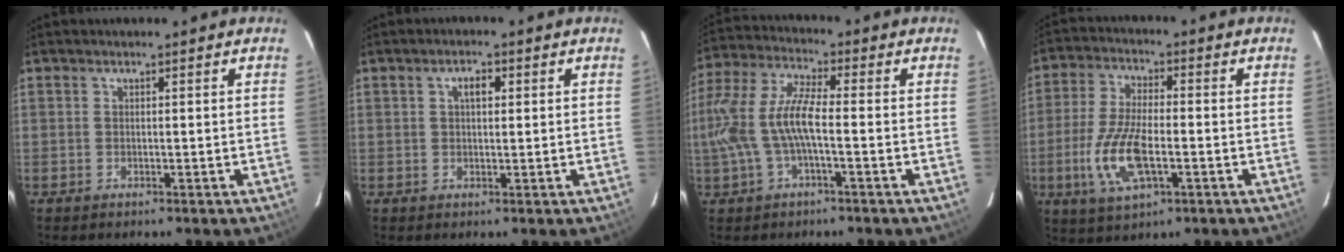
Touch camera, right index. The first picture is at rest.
{"total": 2.5, "force": [0.8, 1.3, 2.0], "torque": [-0.033, 0.010, 0.013]}
{"total": 12.4, "force": [-2.4, 3.5, 11.6], "torque": [-0.244, 0.002, -0.043]}
{"total": 12.0, "force": [-3.4, 4.6, 10.6], "torque": [-0.227, -0.007, -0.063]}